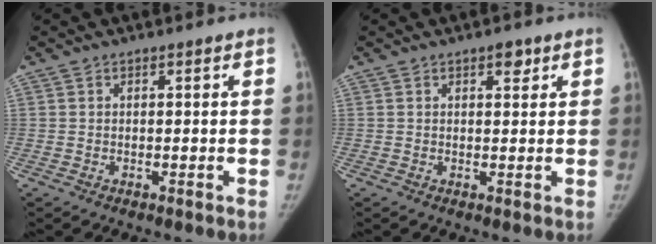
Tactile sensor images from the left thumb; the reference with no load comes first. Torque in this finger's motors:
{"motor_torque": [0.44, -0.16, 0.13, -0.22, 0.09]}